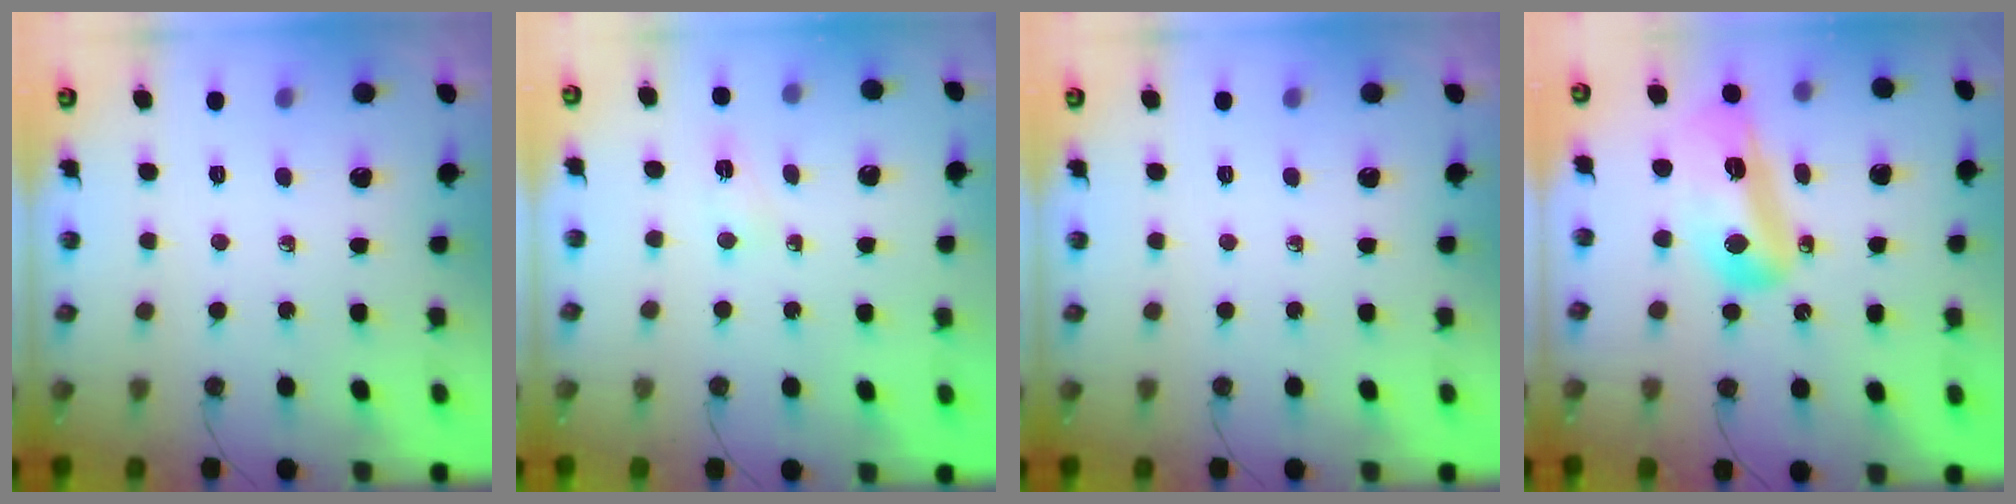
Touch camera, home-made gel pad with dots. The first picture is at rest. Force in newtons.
{"total": 2.7, "press": 2.5, "slide": 1.1}
{"total": 0.0}
{"total": 26.1, "press": 20.0, "slide": 16.7}